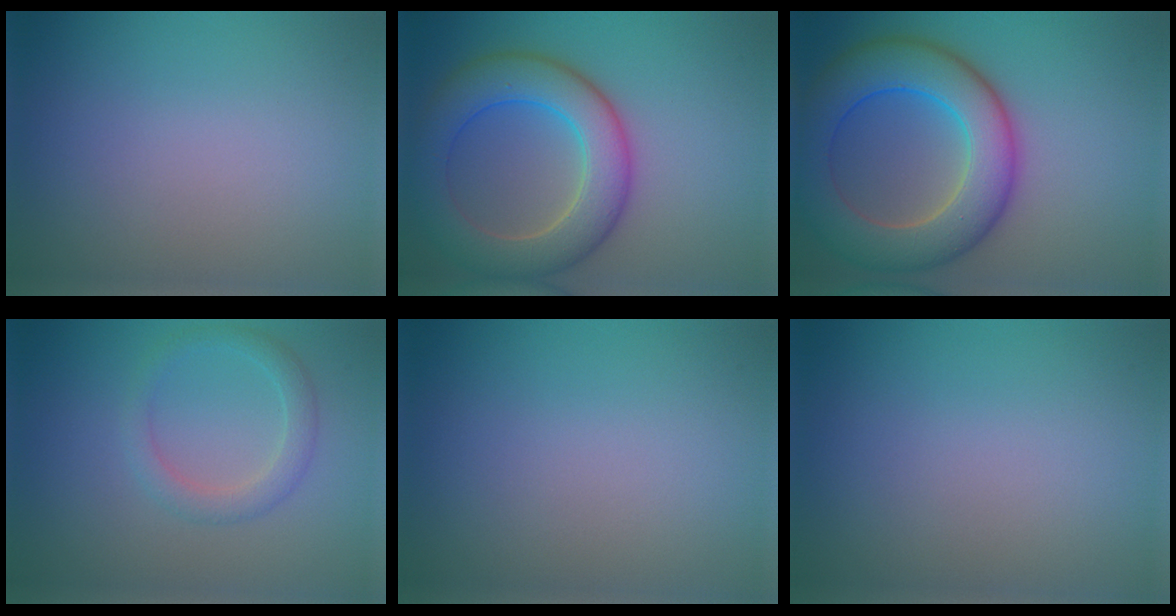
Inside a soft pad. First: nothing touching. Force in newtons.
{"total": 7.9, "press": 7.9, "slide": 0.5}
{"total": 9.8, "press": 9.8, "slide": 0.4}
{"total": 2.2, "press": 2.2, "slide": 0.1}
{"total": 0.0}
{"total": 0.0}